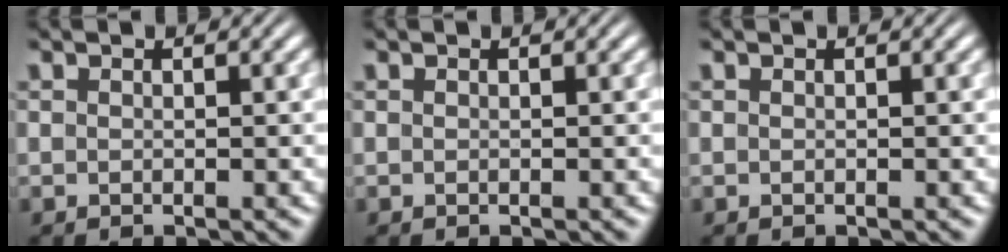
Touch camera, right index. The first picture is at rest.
{"total": 0.0}
{"total": 0.0}